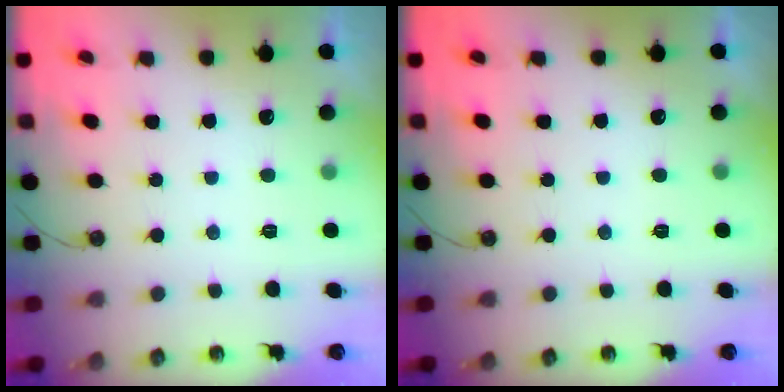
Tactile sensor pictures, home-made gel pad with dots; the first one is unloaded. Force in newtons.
{"total": 0.0}